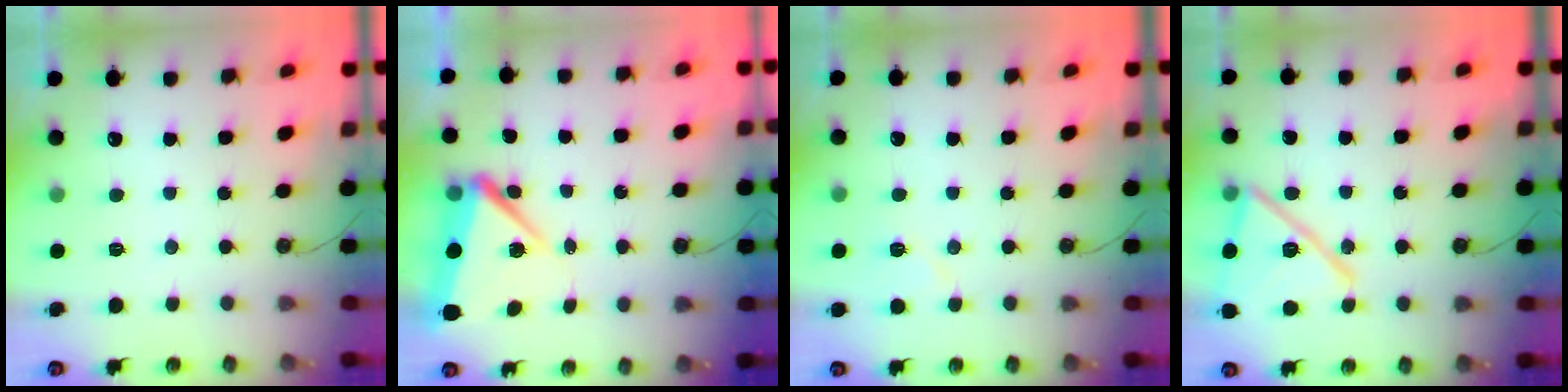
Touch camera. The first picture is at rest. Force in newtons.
{"total": 6.7, "press": 6.6, "slide": 1.3}
{"total": 4.9, "press": 4.8, "slide": 1.0}
{"total": 18.3, "press": 18.3, "slide": 1.8}